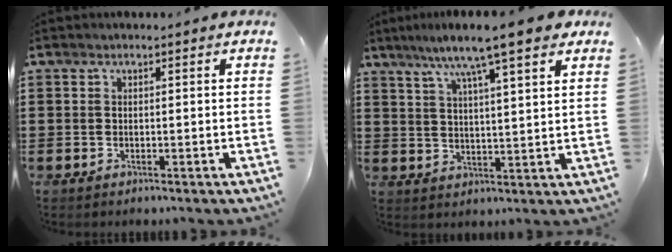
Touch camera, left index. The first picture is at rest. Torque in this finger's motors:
{"motor_torque": [2.14, 0.00, 0.82, 0.18]}